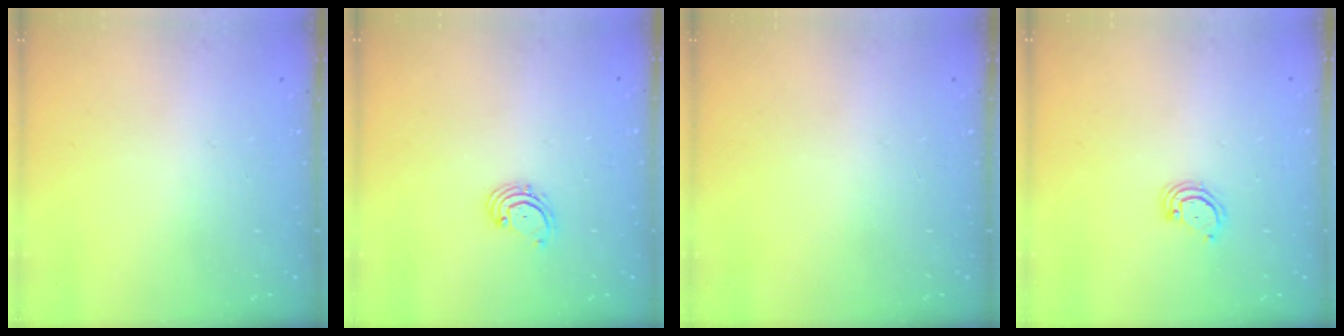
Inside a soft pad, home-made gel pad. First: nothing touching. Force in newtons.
{"total": 2.0, "press": 1.9, "slide": 0.6}
{"total": 0.0}
{"total": 2.9, "press": 2.9, "slide": 0.3}